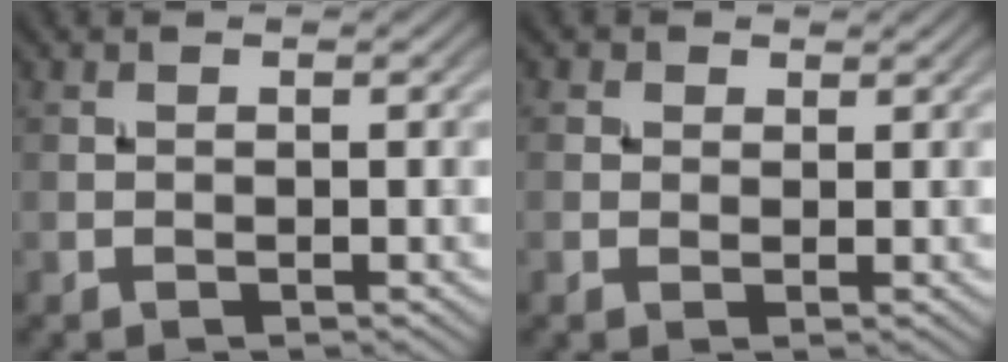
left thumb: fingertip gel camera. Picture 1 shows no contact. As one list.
[{"total": 1.5, "force": [0.7, 1.3, 0.4], "torque": [-0.007, 0.001, 0.009]}]